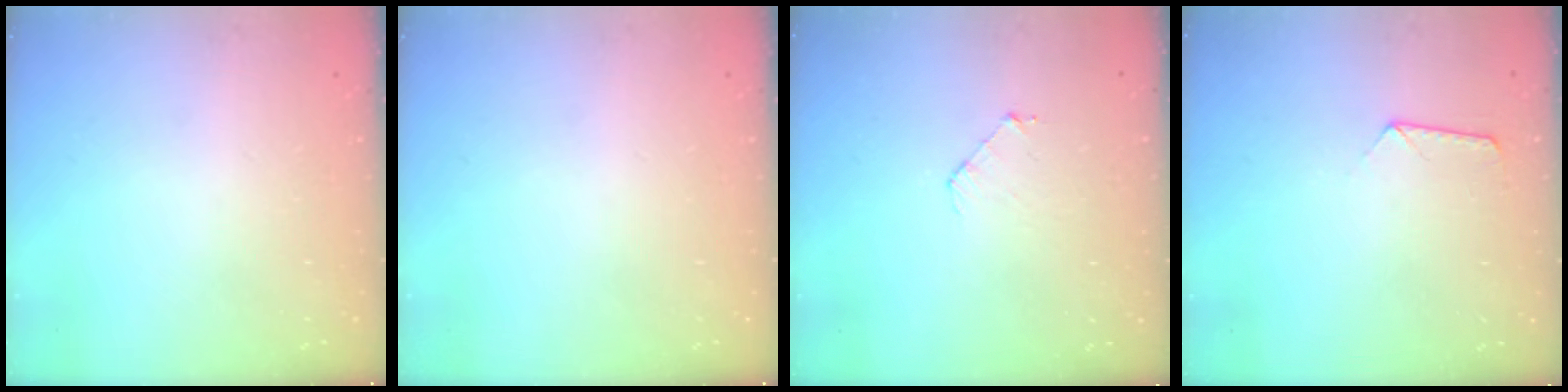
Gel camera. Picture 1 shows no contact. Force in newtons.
{"total": 0.0}
{"total": 4.5, "press": 4.5, "slide": 0.3}
{"total": 8.9, "press": 8.8, "slide": 0.5}